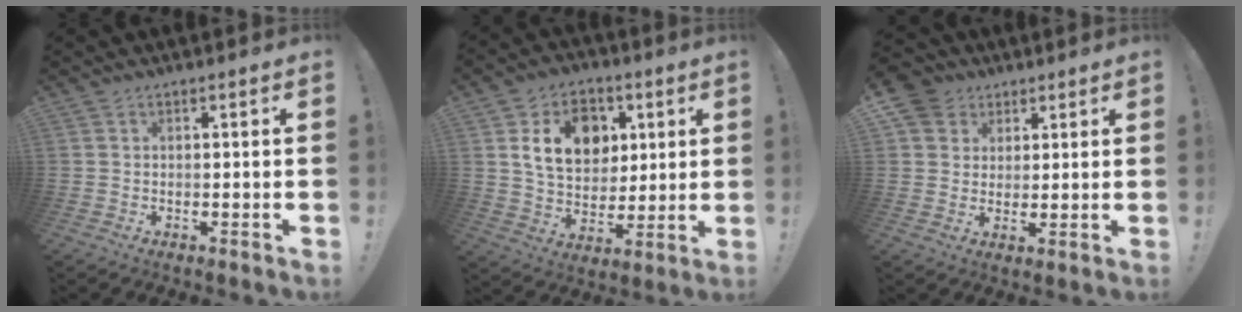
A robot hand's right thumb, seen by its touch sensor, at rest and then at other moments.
{"total": 16.1, "force": [5.3, 12.4, 8.9], "torque": [-0.120, -0.012, 0.102]}
{"total": 7.6, "force": [3.9, 6.4, 1.6], "torque": [-0.028, -0.019, 0.080]}